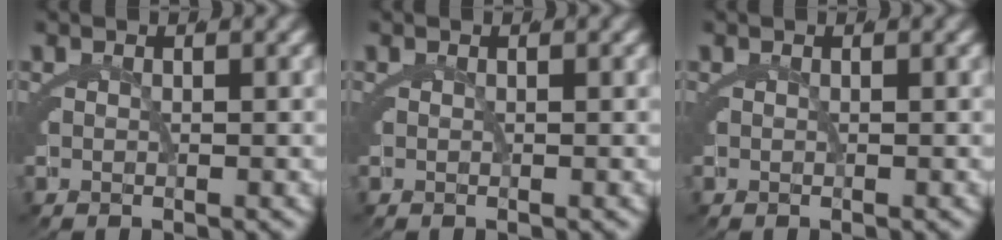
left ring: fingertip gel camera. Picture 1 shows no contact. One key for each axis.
{"total": 0.0}
{"total": 0.0}